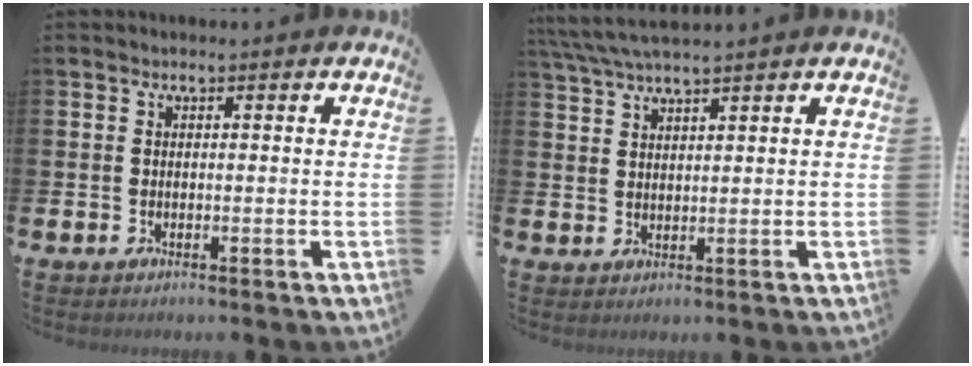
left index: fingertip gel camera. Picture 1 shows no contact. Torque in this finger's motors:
{"motor_torque": [0.37, -1.63, 0.85, 0.21]}